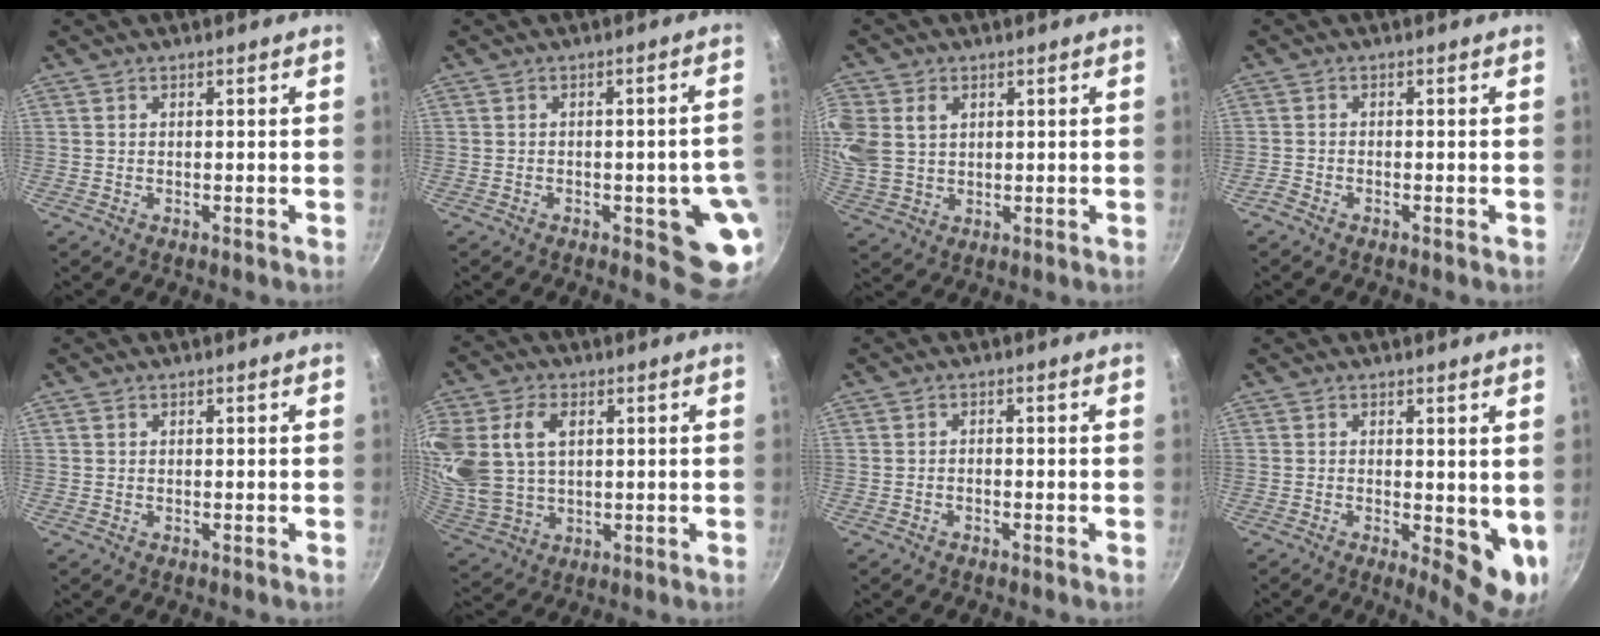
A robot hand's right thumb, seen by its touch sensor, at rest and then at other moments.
{"total": 9.2, "force": [-2.8, 3.0, 8.3], "torque": [-0.048, 0.005, -0.030]}
{"total": 13.3, "force": [3.5, 10.4, 7.6], "torque": [-0.189, 0.018, 0.073]}
{"total": 1.2, "force": [-1.0, 0.4, 0.5], "torque": [-0.026, 0.010, -0.025]}
{"total": 0.9, "force": [0.1, -0.7, -0.7], "torque": [0.012, -0.002, 0.001]}
{"total": 18.0, "force": [4.8, 12.7, 11.8], "torque": [-0.268, 0.005, 0.102]}
{"total": 1.0, "force": [-0.7, -0.5, -0.4], "torque": [0.000, 0.005, -0.013]}
{"total": 6.6, "force": [0.1, 2.3, 6.1], "torque": [-0.061, -0.017, 0.008]}